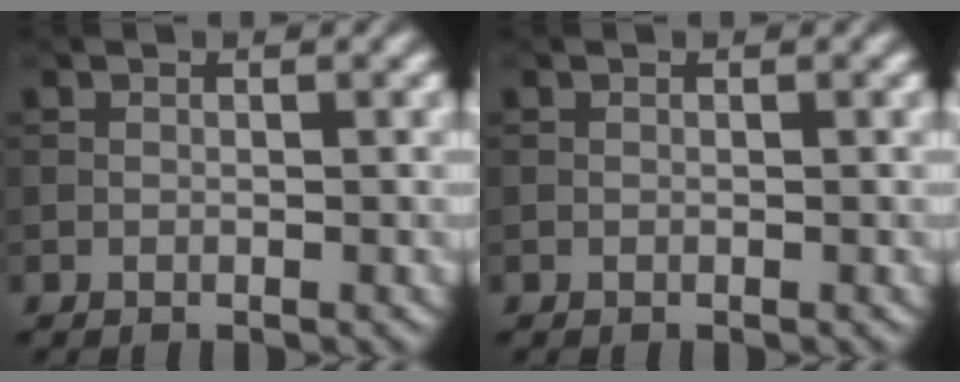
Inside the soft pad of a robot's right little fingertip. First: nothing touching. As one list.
[{"total": 0.0}]